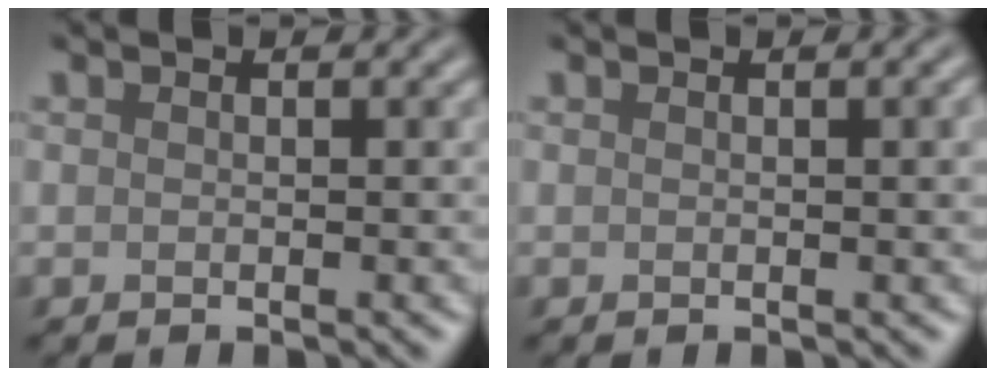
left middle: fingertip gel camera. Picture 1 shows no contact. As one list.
[{"total": 1.2, "force": [0.2, 0.2, 1.2], "torque": [-0.014, 0.000, 0.006]}]